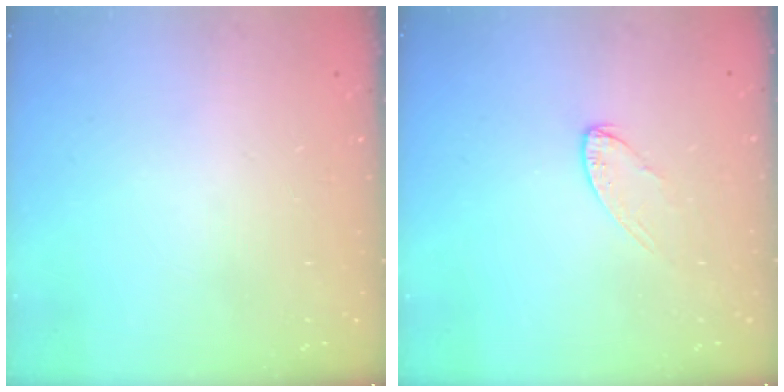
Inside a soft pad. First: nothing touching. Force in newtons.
{"total": 5.5, "press": 5.4, "slide": 0.4}